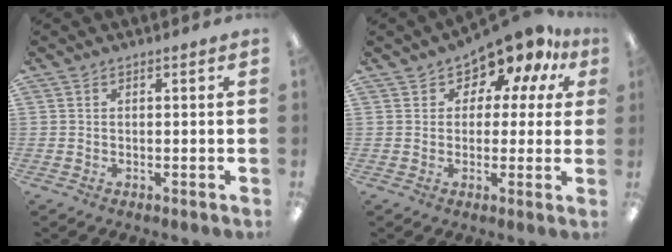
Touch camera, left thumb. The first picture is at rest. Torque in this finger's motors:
{"motor_torque": [-0.10, 0.62, 0.33, 0.21, 0.04]}